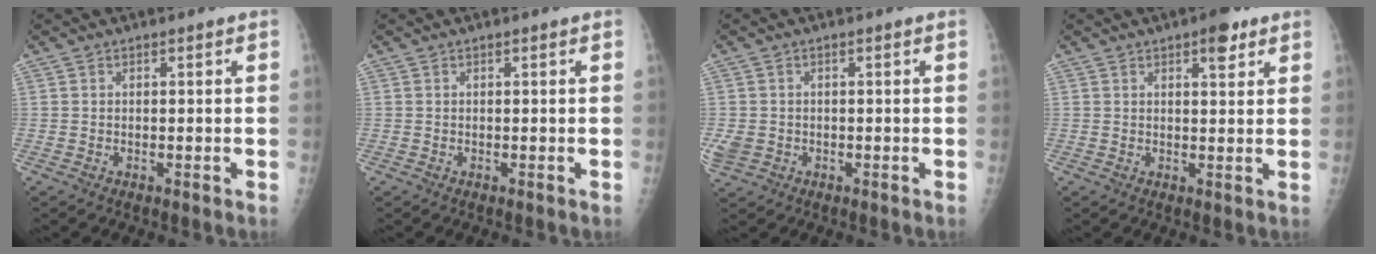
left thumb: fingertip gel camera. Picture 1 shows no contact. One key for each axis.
{"total": 0.0}
{"total": 3.4, "fx": -0.6, "fy": 2.9, "fz": 1.7, "tx": -0.040, "ty": -0.001, "tz": -0.004}
{"total": 4.7, "fx": 2.8, "fy": 1.8, "fz": 3.3, "tx": -0.033, "ty": -0.012, "tz": 0.035}